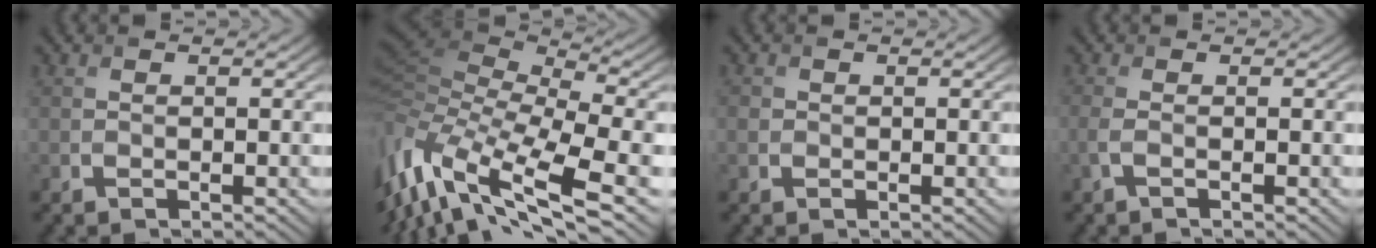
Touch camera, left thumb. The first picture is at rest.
{"total": 15.2, "force": [-5.4, 6.0, 12.9], "torque": [-0.322, -0.016, -0.081]}
{"total": 1.0, "force": [0.0, 1.0, 0.3], "torque": [-0.007, -0.003, -0.004]}
{"total": 1.9, "force": [-0.5, 0.4, 1.8], "torque": [-0.041, 0.000, -0.016]}